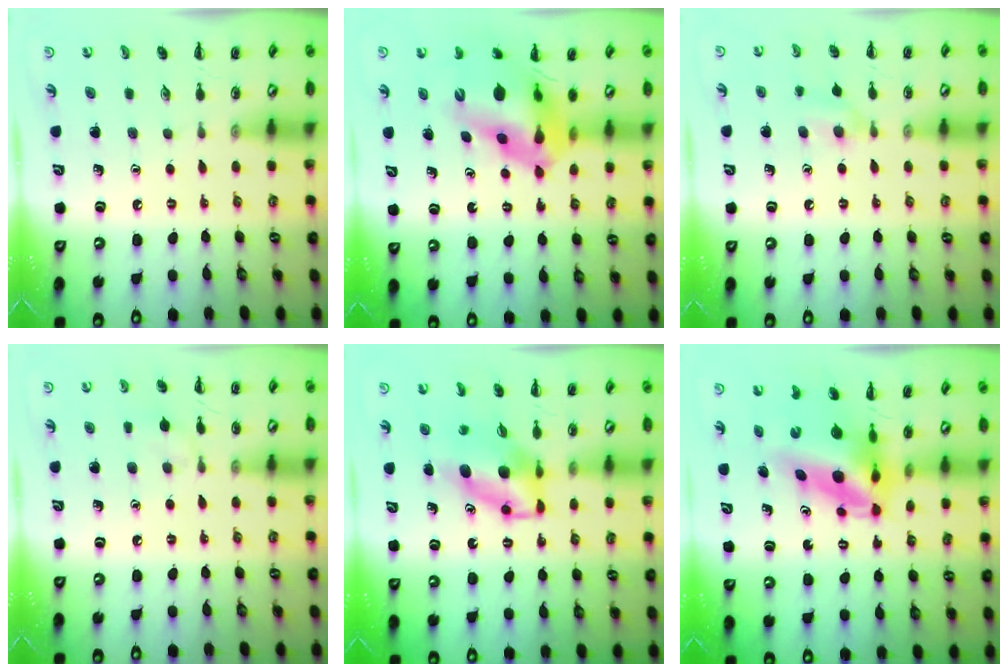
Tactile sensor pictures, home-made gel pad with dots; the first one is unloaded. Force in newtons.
{"total": 14.4, "press": 13.8, "slide": 4.3}
{"total": 6.7, "press": 6.4, "slide": 2.0}
{"total": 6.3, "press": 6.0, "slide": 1.8}
{"total": 5.8, "press": 5.7, "slide": 1.4}
{"total": 6.9, "press": 6.6, "slide": 2.1}